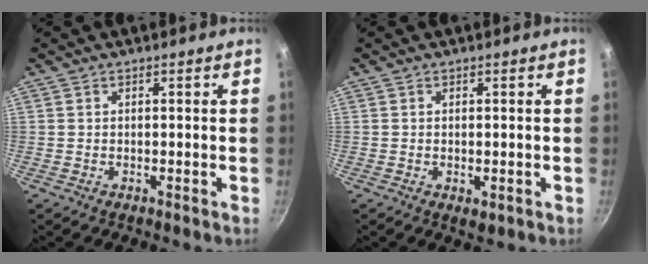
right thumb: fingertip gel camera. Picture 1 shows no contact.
{"total": 1.8, "force": [-0.3, 1.0, 1.5], "torque": [-0.021, -0.007, -0.003]}